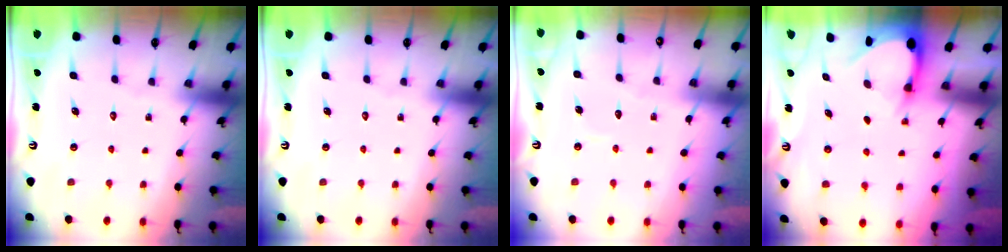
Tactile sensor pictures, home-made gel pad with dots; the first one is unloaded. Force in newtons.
{"total": 0.0}
{"total": 2.6, "press": 2.6, "slide": 0.3}
{"total": 3.6, "press": 3.6, "slide": 0.2}